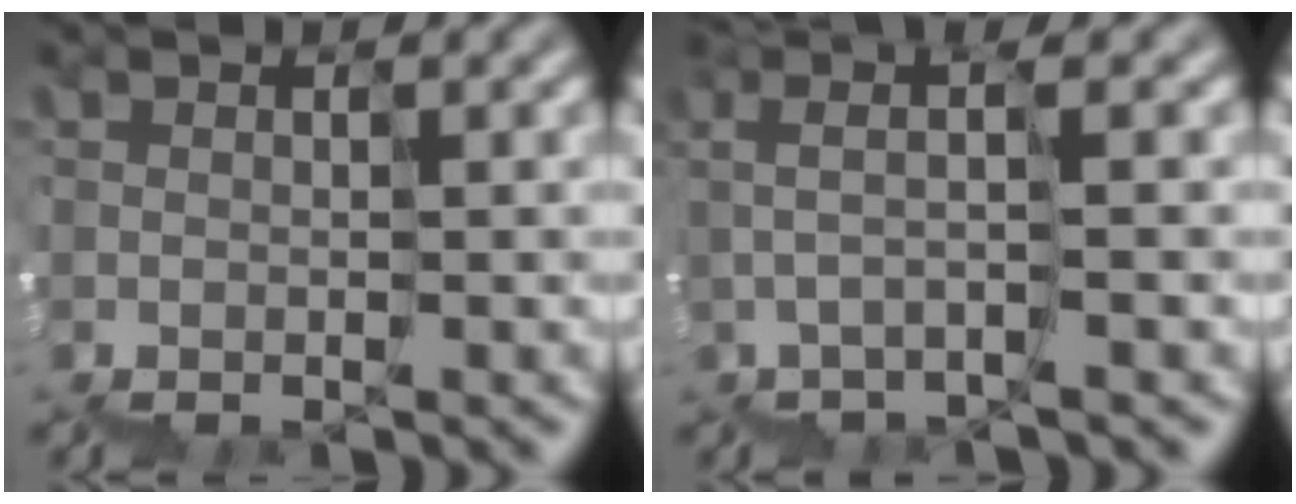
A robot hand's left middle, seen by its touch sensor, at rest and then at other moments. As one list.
[{"total": 1.8, "force": [0.3, 0.3, 1.8], "torque": [-0.043, 0.017, 0.003]}]